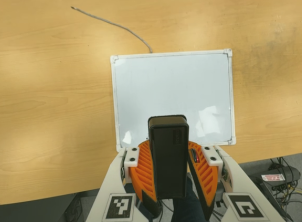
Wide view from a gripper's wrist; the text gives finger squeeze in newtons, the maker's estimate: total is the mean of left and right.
{"total": 8.2, "left": 9.0, "right": 7.4}